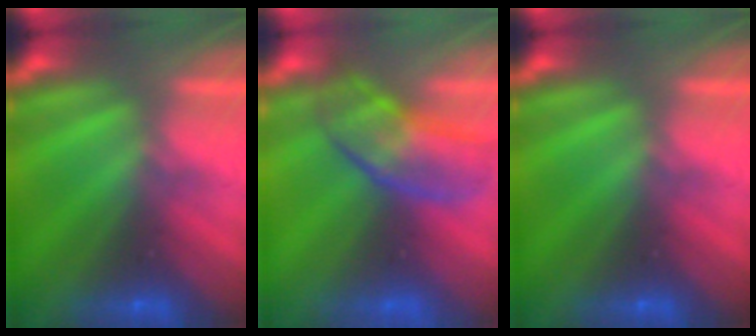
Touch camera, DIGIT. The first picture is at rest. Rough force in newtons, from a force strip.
{"total": 2.8}
{"total": 0.0}